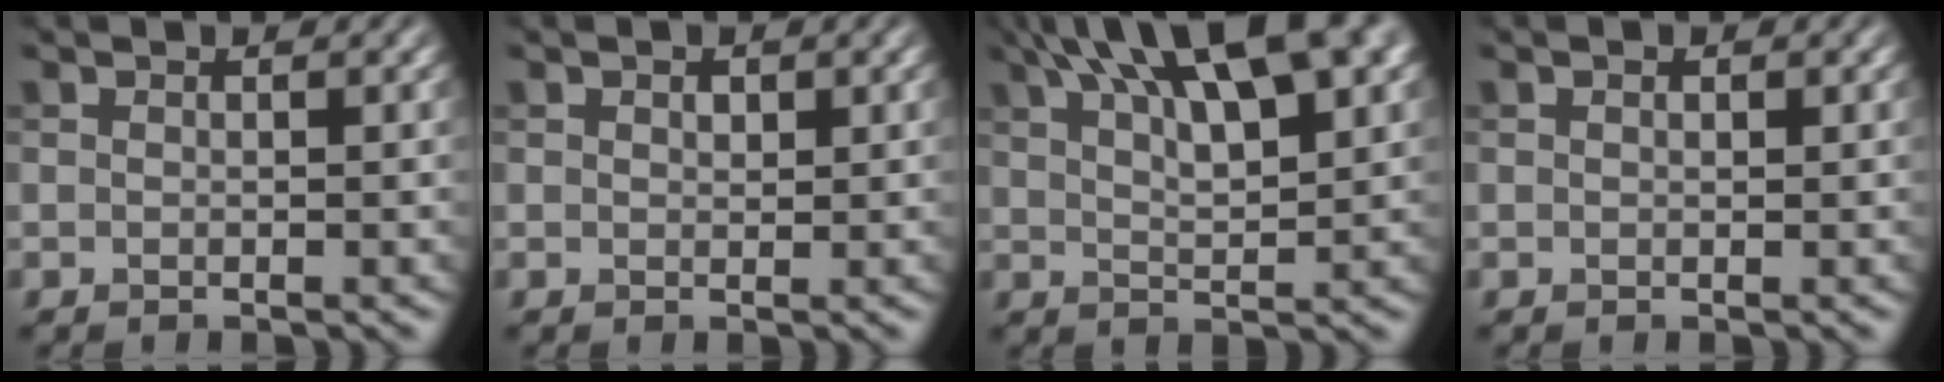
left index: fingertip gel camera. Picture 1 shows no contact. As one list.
[{"total": 0.8, "force": [0.5, 0.5, 0.5], "torque": [-0.008, -0.001, 0.008]}, {"total": 14.3, "force": [8.2, 5.0, 10.6], "torque": [-0.145, 0.043, 0.097]}, {"total": 0.6, "force": [0.3, 0.3, 0.4], "torque": [-0.007, 0.002, 0.004]}]